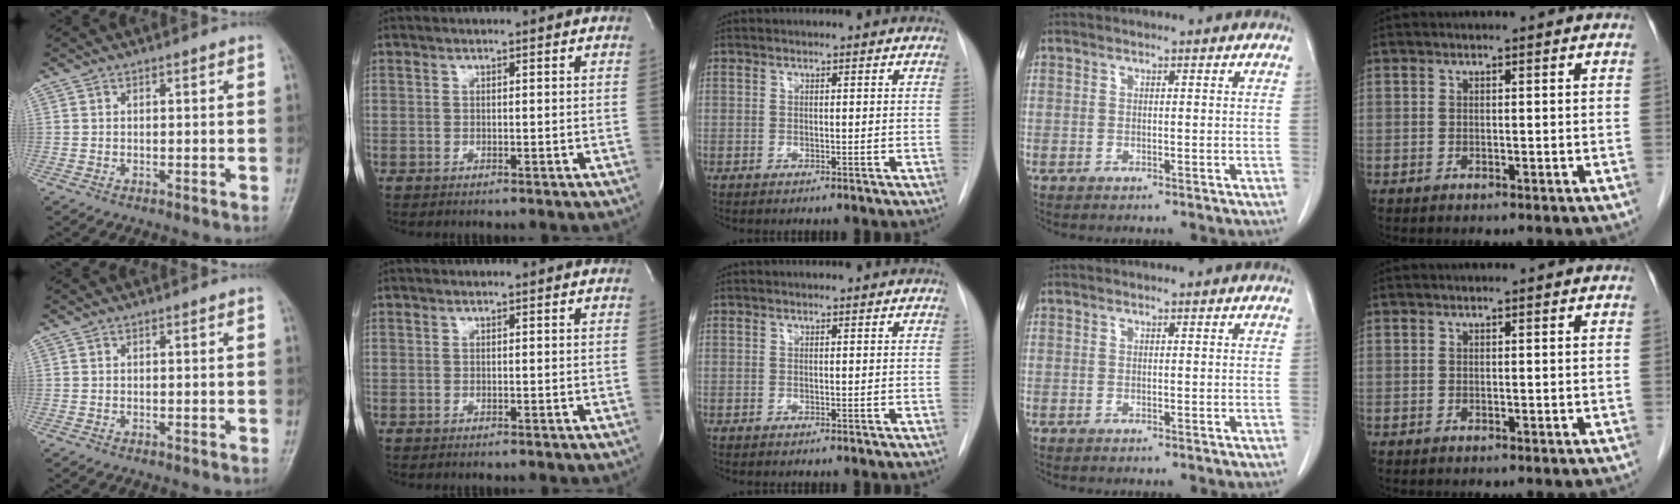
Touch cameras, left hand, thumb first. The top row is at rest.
{}